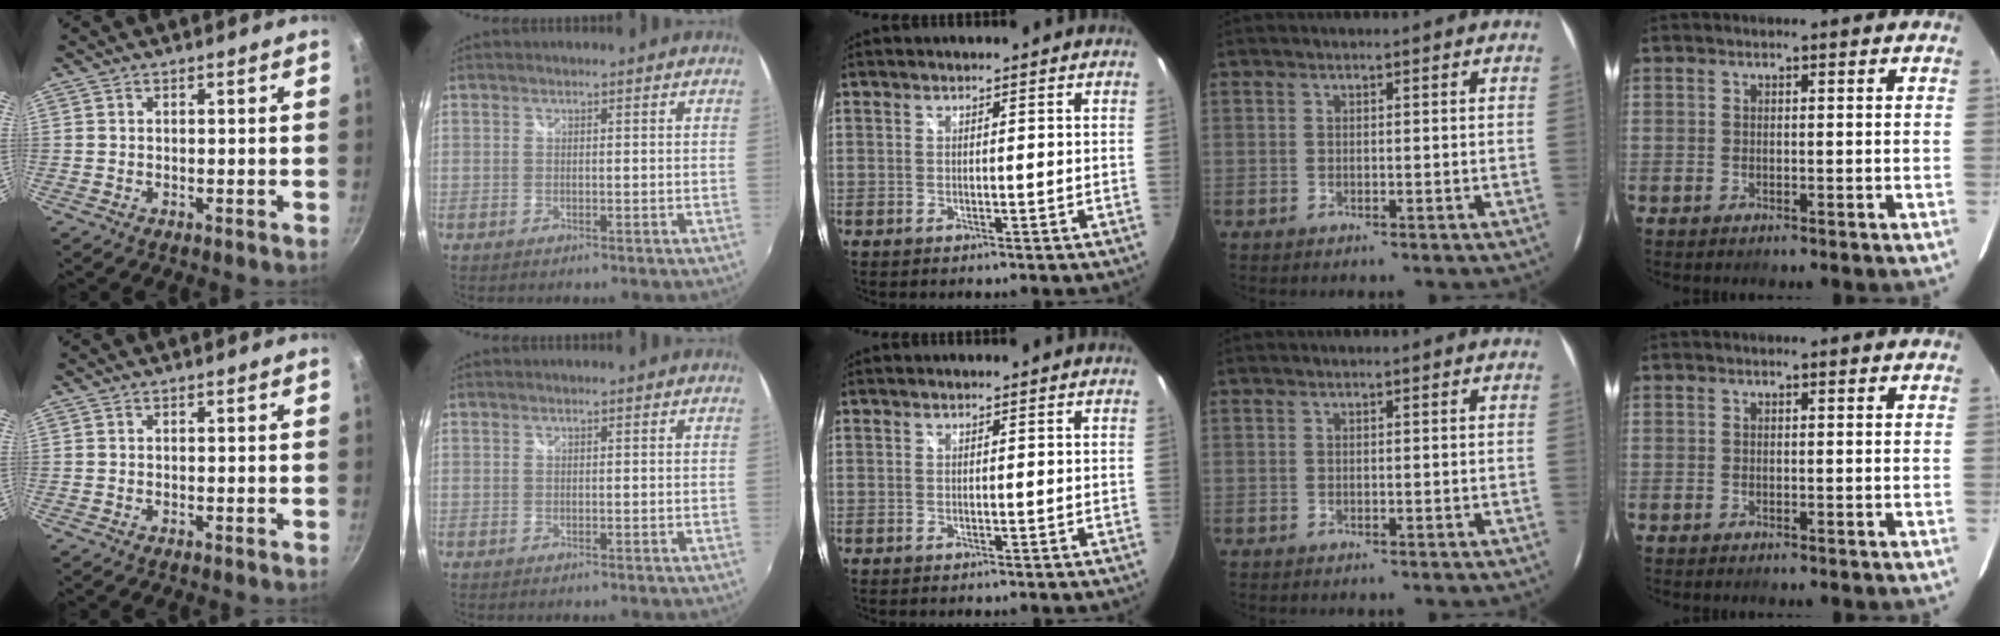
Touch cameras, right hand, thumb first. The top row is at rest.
{}